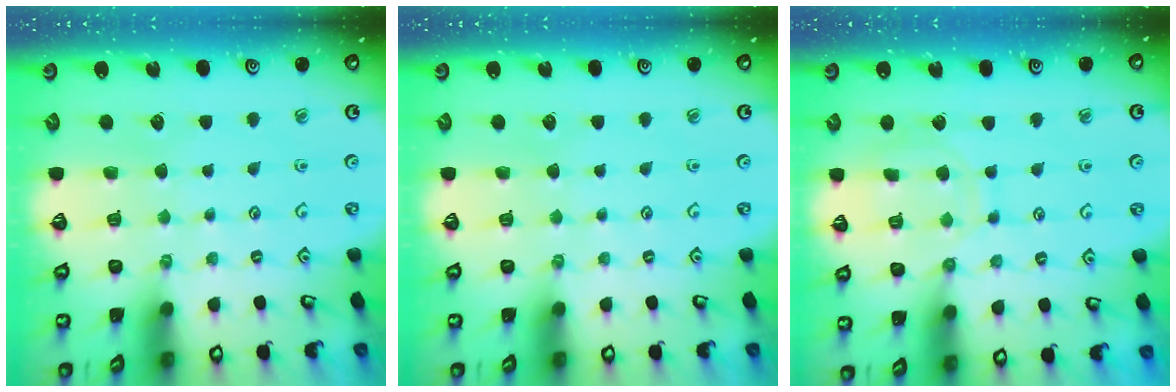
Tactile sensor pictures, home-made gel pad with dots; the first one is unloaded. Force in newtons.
{"total": 0.0}
{"total": 9.7, "press": 9.7, "slide": 0.8}